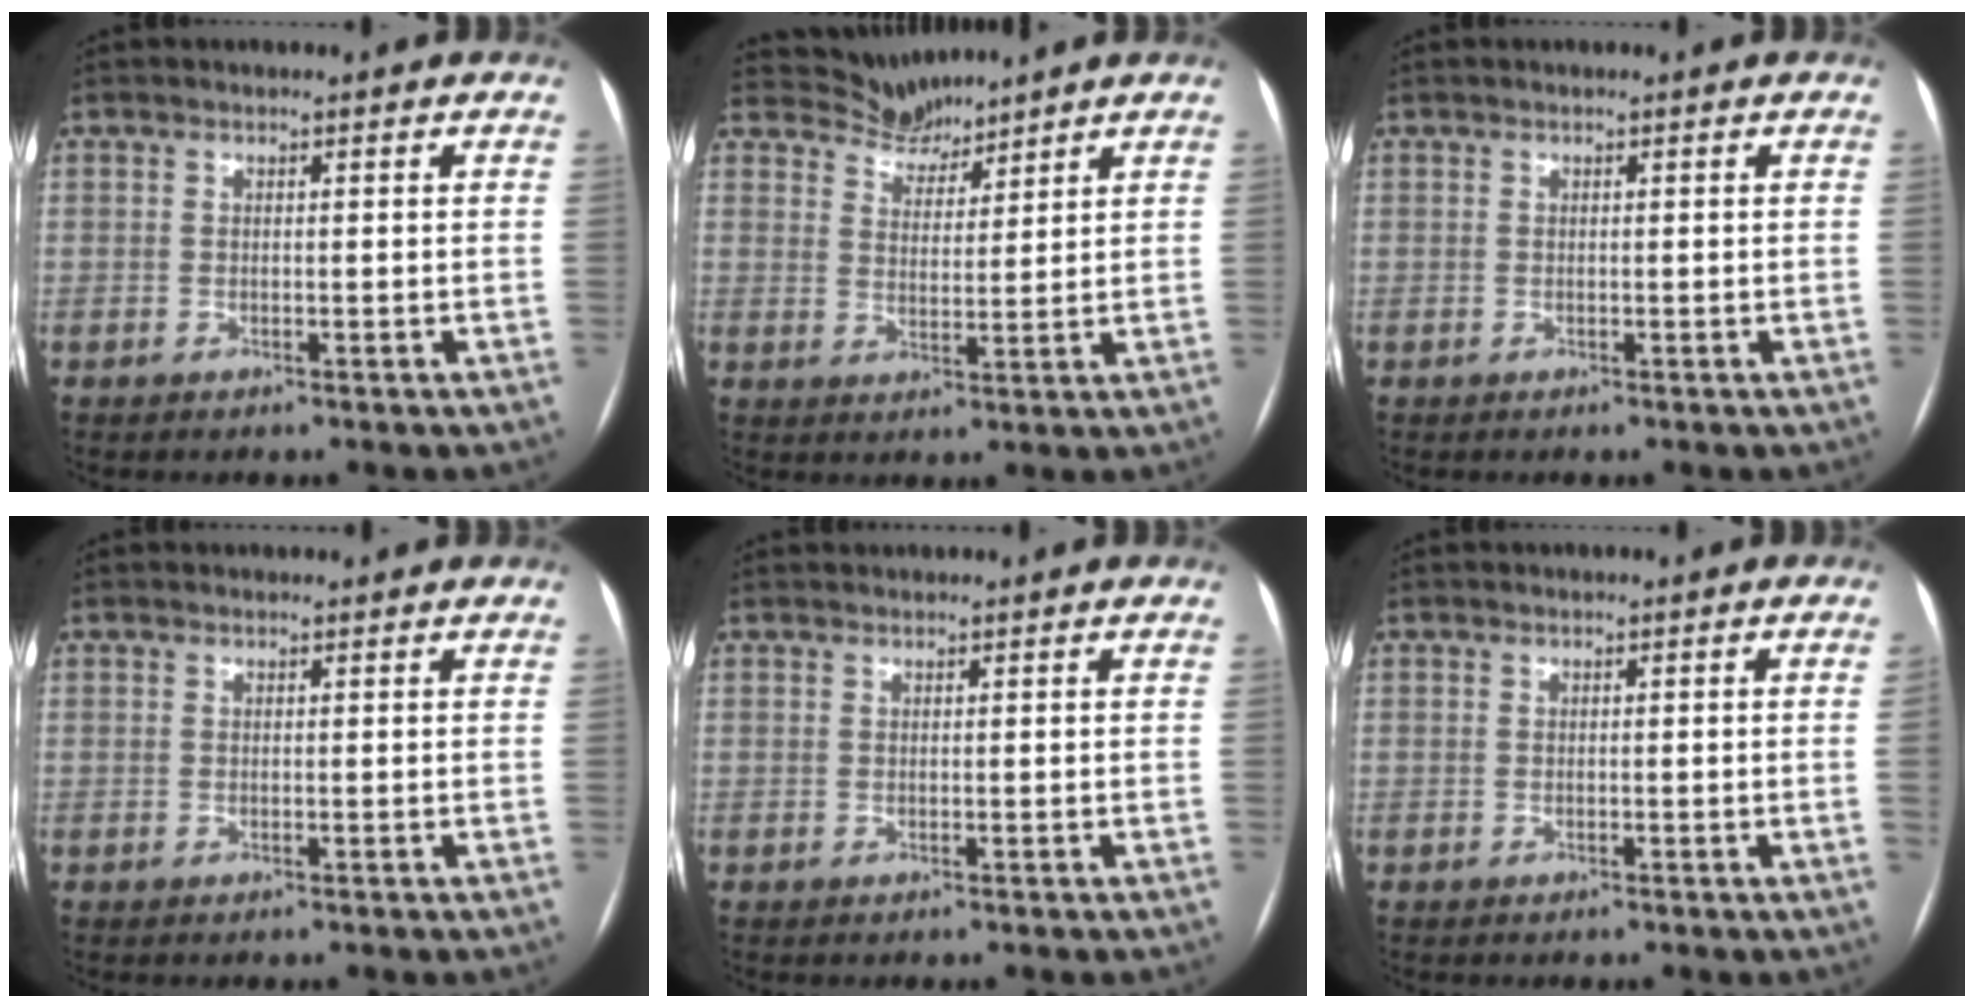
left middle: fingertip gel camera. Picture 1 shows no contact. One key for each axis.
{"total": 4.9, "fx": 4.8, "fy": 0.9, "fz": -0.8, "tx": 0.012, "ty": 0.006, "tz": 0.091}
{"total": 0.0}
{"total": 1.0, "fx": 0.9, "fy": 0.3, "fz": 0.1, "tx": -0.008, "ty": 0.011, "tz": 0.015}
{"total": 1.2, "fx": 1.2, "fy": 0.1, "fz": 0.1, "tx": -0.004, "ty": 0.022, "tz": 0.024}
{"total": 0.9, "fx": -0.1, "fy": -0.4, "fz": 0.8, "tx": -0.005, "ty": 0.001, "tz": -0.004}